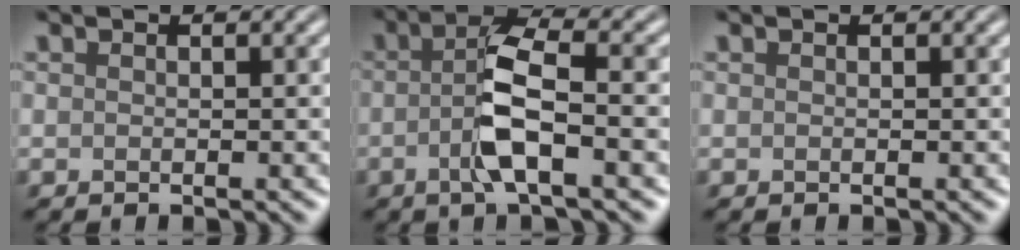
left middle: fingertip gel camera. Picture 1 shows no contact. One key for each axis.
{"total": 5.1, "fx": -1.2, "fy": 1.2, "fz": 4.8, "tx": -0.094, "ty": 0.009, "tz": -0.030}
{"total": 0.0}